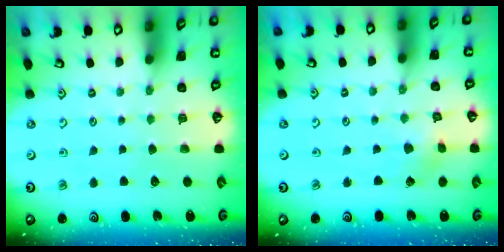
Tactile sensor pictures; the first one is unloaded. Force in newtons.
{"total": 2.8, "press": 2.8, "slide": 0.3}